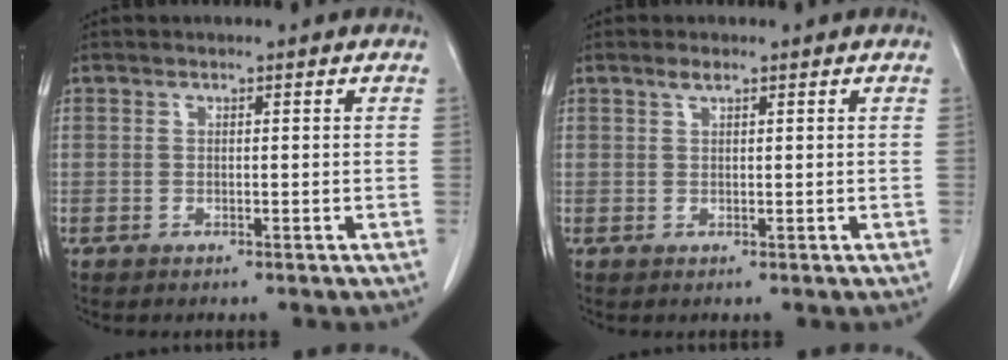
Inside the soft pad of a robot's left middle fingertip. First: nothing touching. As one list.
[{"total": 1.1, "force": [0.8, 0.2, 0.8], "torque": [-0.018, 0.002, 0.018]}]